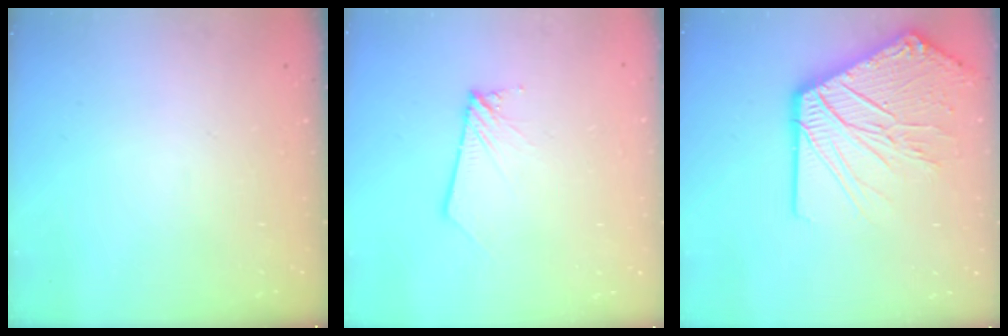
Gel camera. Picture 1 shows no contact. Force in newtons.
{"total": 2.7, "press": 2.7, "slide": 0.2}
{"total": 23.5, "press": 23.2, "slide": 3.9}